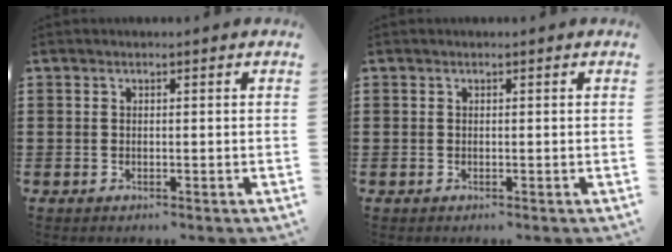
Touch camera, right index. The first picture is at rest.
{"total": 0.0}